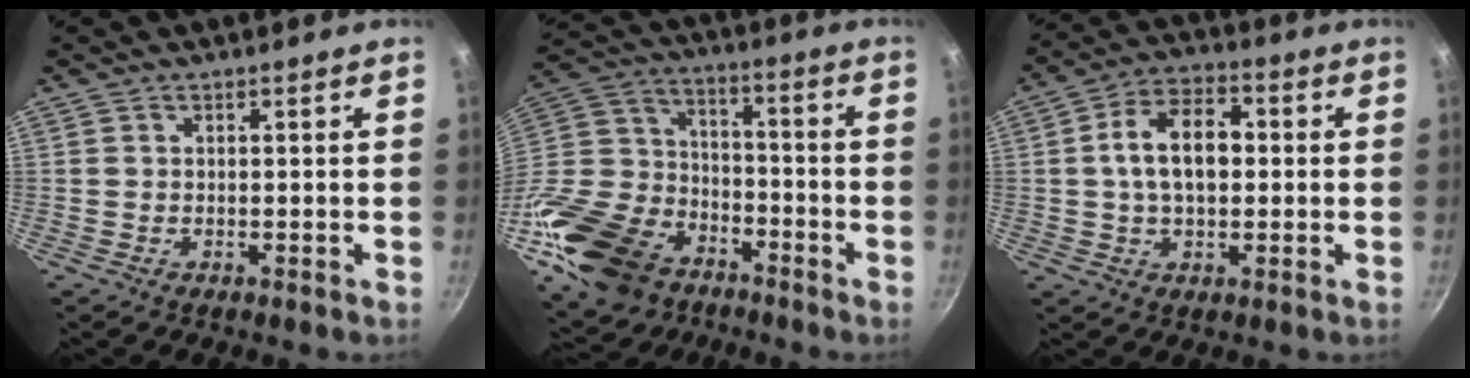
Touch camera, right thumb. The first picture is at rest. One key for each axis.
{"total": 25.2, "fx": -13.7, "fy": 16.6, "fz": 13.2, "tx": -0.255, "ty": 0.069, "tz": -0.252}
{"total": 11.7, "fx": 0.8, "fy": 7.1, "fz": 9.2, "tx": -0.134, "ty": 0.026, "tz": 0.004}